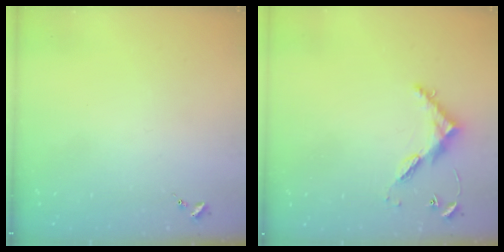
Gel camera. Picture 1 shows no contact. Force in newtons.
{"total": 6.8, "press": 6.8, "slide": 0.5}